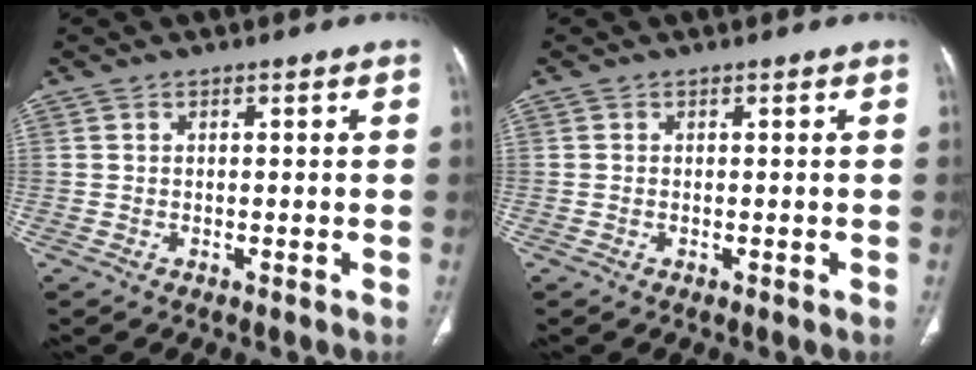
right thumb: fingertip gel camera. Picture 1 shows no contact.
{"total": 0.0}